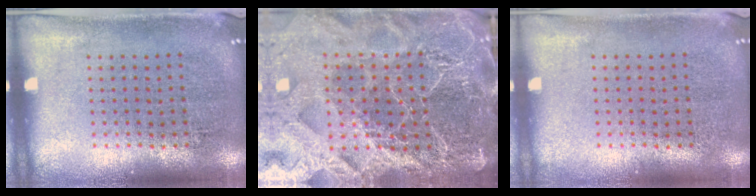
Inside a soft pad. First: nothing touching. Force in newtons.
{"total": 6.3, "press": 5.4, "slide": 3.2}
{"total": 0.0}